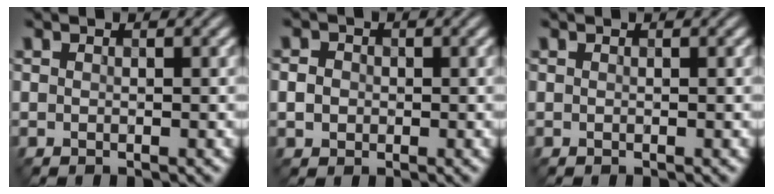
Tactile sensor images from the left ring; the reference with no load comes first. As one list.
[{"total": 1.7, "force": [-0.2, 1.5, 0.7], "torque": [-0.011, -0.002, -0.006]}, {"total": 0.0}]